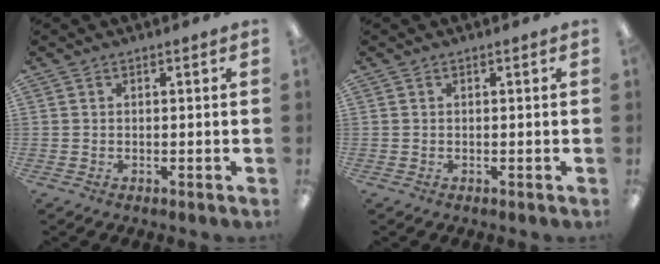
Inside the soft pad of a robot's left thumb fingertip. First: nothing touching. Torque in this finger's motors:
{"motor_torque": [0.00, 0.00, 0.00, 0.00, 0.00]}